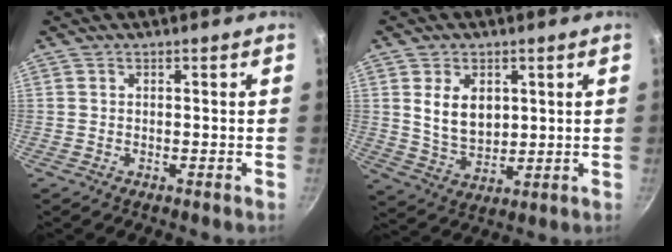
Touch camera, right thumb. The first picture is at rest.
{"total": 8.8, "force": [2.3, 6.0, 6.0], "torque": [-0.088, -0.021, 0.054]}